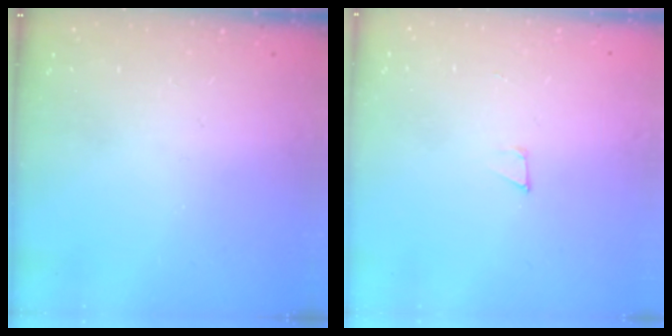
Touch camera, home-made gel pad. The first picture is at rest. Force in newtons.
{"total": 3.2, "press": 3.2, "slide": 0.2}